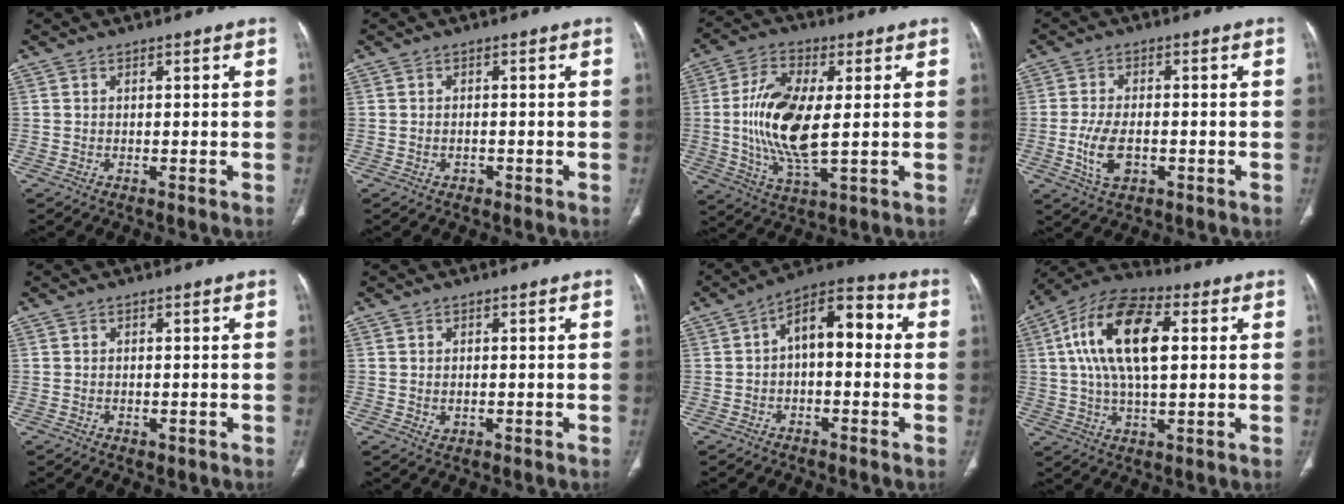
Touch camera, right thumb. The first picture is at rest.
{"total": 1.2, "force": [-0.5, 1.0, 0.5], "torque": [-0.008, 0.006, -0.004]}
{"total": 14.9, "force": [0.6, 6.2, 13.6], "torque": [-0.276, -0.011, 0.014]}
{"total": 7.0, "force": [-1.8, 3.9, 5.5], "torque": [-0.111, 0.005, -0.027]}
{"total": 1.2, "force": [-0.4, 0.9, 0.7], "torque": [-0.008, 0.000, 0.000]}
{"total": 1.7, "force": [-0.2, 1.3, 1.1], "torque": [-0.016, -0.002, 0.003]}
{"total": 10.9, "force": [0.7, 5.8, 9.2], "torque": [-0.116, 0.042, -0.002]}
{"total": 18.0, "force": [3.7, 8.6, 15.4], "torque": [-0.282, 0.017, 0.061]}